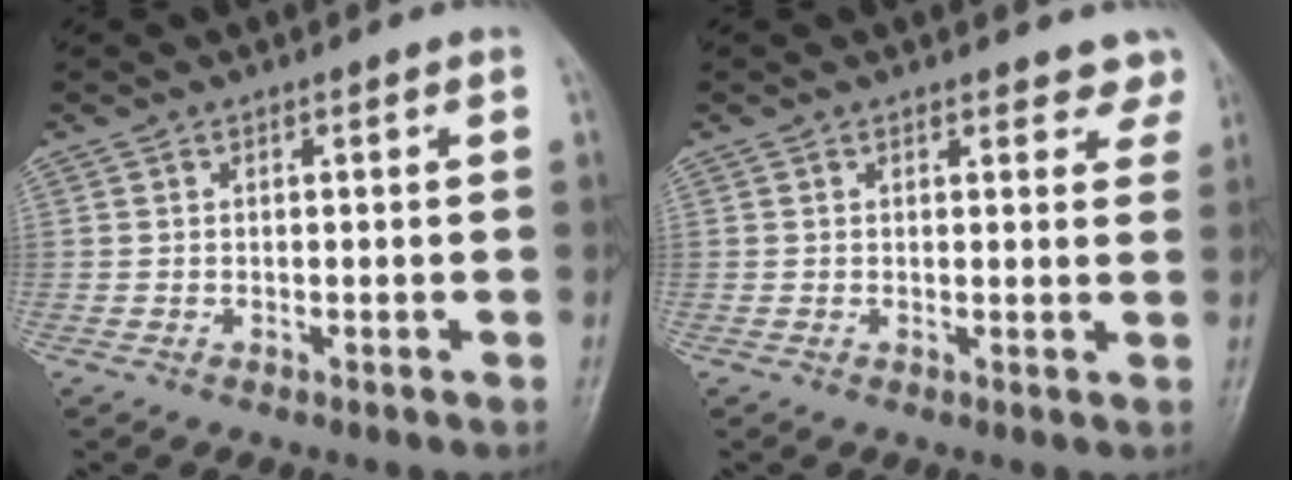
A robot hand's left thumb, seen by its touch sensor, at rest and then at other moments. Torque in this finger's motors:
{"motor_torque": [-0.01, 0.09, -0.32, -0.19, 0.03]}